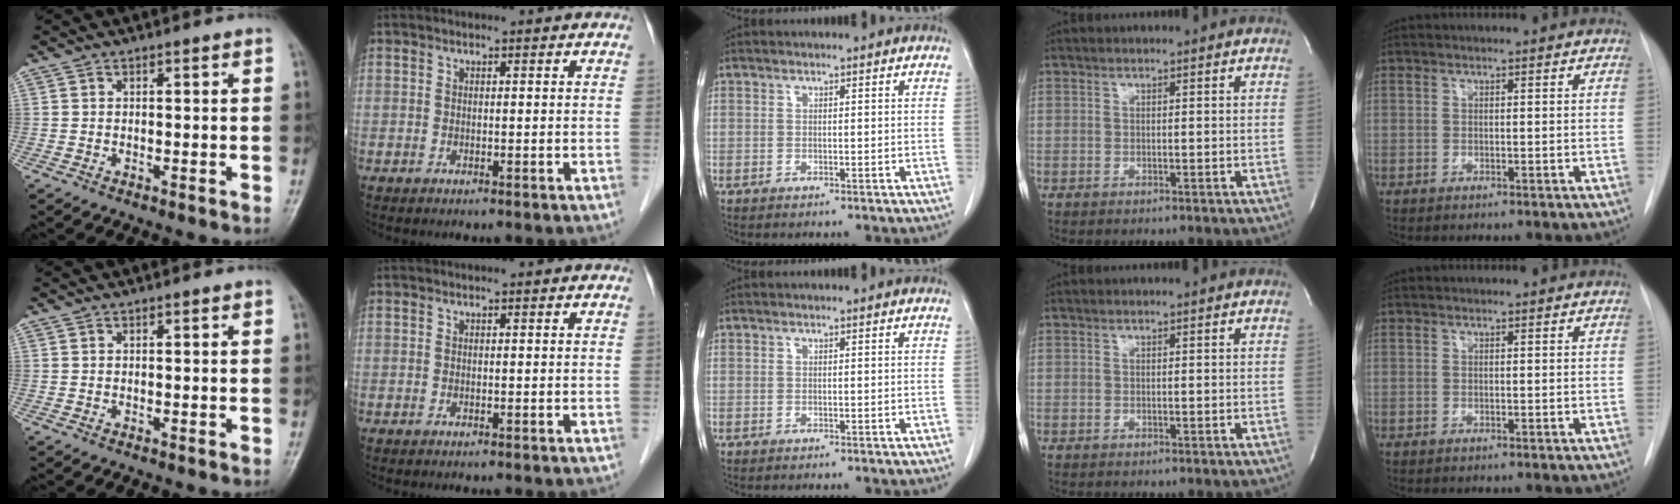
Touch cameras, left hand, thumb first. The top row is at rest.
{}